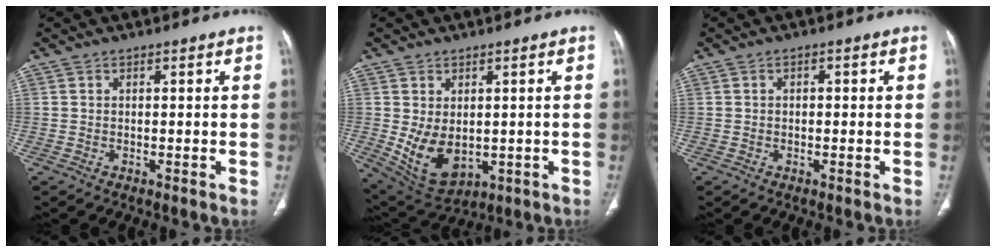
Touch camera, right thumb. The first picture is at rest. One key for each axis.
{"total": 9.6, "fx": -0.7, "fy": 6.4, "fz": 7.2, "tx": -0.113, "ty": -0.011, "tz": 0.017}
{"total": 0.9, "fx": 0.1, "fy": 0.5, "fz": 0.7, "tx": -0.010, "ty": 0.002, "tz": -0.001}